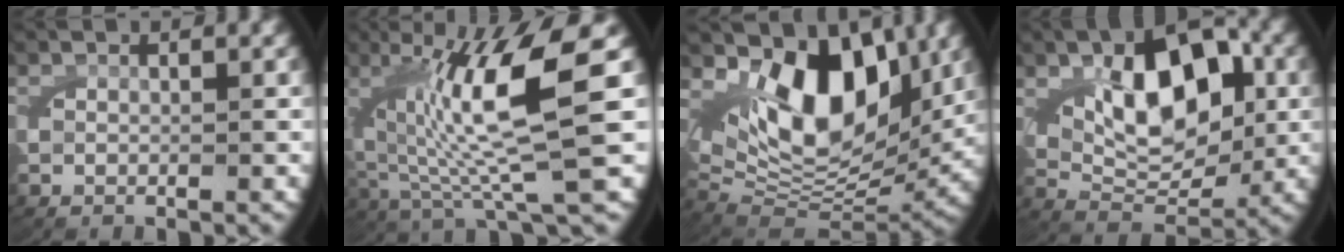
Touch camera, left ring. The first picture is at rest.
{"total": 10.8, "force": [0.8, 3.3, 10.3], "torque": [-0.175, 0.000, 0.022]}
{"total": 13.7, "force": [3.8, 8.9, 9.7], "torque": [-0.192, -0.016, 0.065]}
{"total": 8.6, "force": [1.8, 5.0, 6.8], "torque": [-0.111, -0.002, 0.034]}